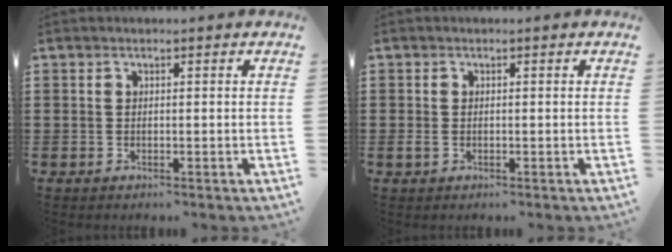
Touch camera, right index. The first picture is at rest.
{"total": 0.8, "force": [-0.2, 0.4, 0.6], "torque": [-0.022, -0.004, -0.006]}